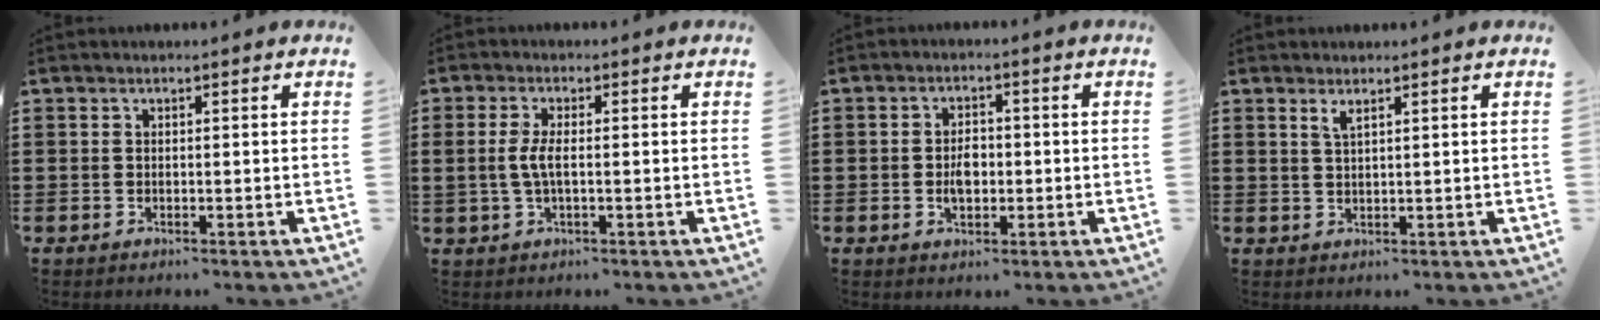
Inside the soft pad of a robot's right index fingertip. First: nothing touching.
{"total": 3.5, "force": [-0.3, 1.1, 3.3], "torque": [-0.083, -0.005, -0.013]}
{"total": 3.4, "force": [-0.4, 2.0, 2.6], "torque": [-0.042, 0.003, -0.010]}
{"total": 1.6, "force": [1.1, 0.3, 1.1], "torque": [-0.024, 0.002, 0.019]}